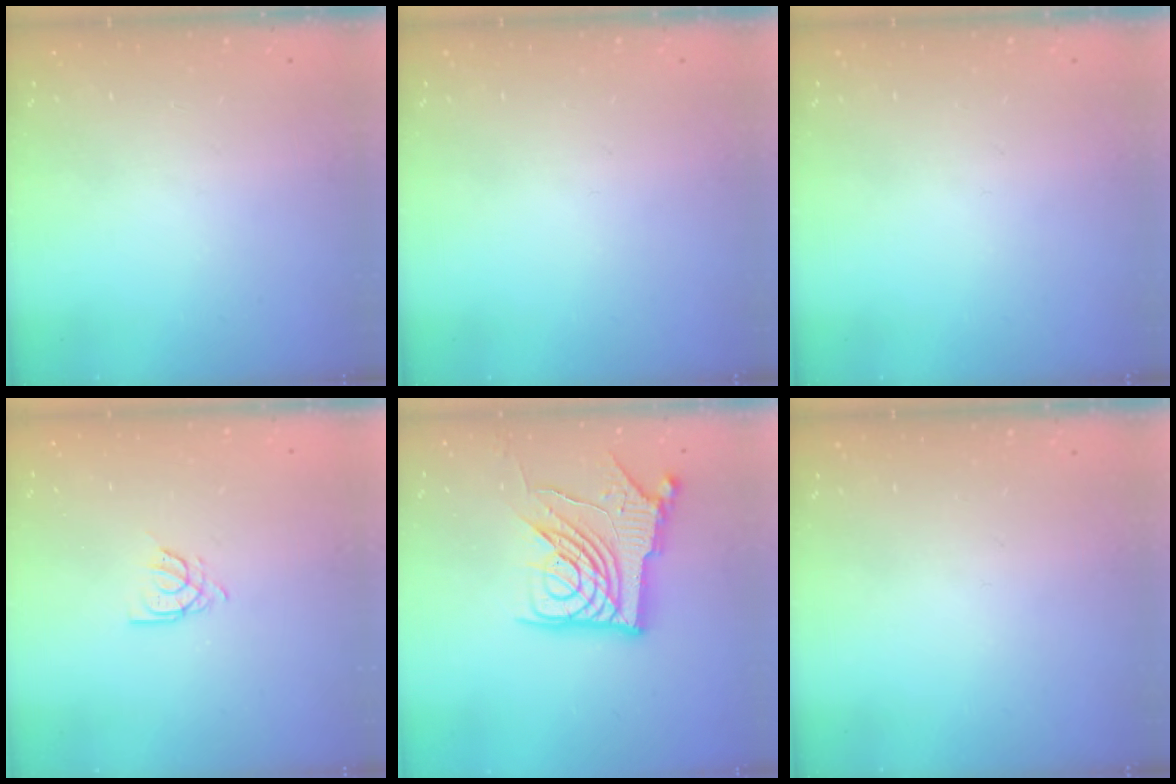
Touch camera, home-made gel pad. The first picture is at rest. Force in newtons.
{"total": 0.0}
{"total": 0.0}
{"total": 4.0, "press": 4.0, "slide": 0.1}
{"total": 16.5, "press": 16.4, "slide": 1.7}
{"total": 0.0}